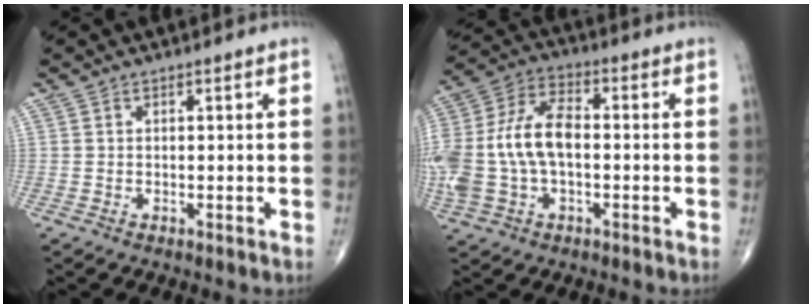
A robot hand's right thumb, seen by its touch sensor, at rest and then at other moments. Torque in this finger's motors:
{"motor_torque": [2.18, 1.89, 1.61, 0.01, 0.57]}